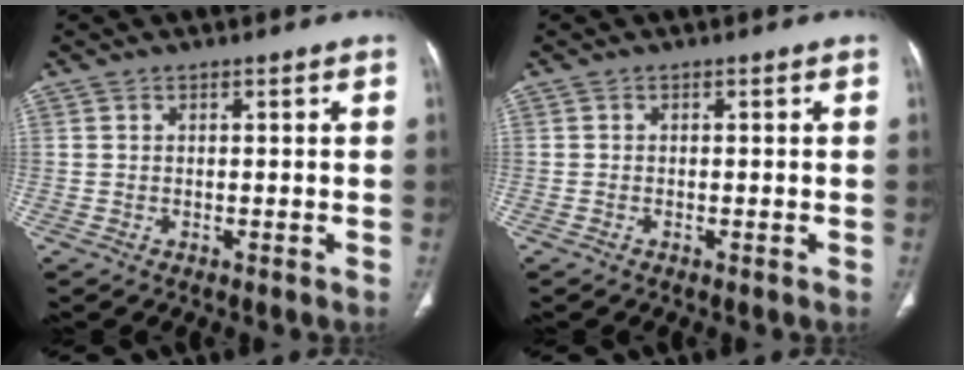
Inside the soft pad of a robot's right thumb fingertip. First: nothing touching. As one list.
[{"total": 0.0}]